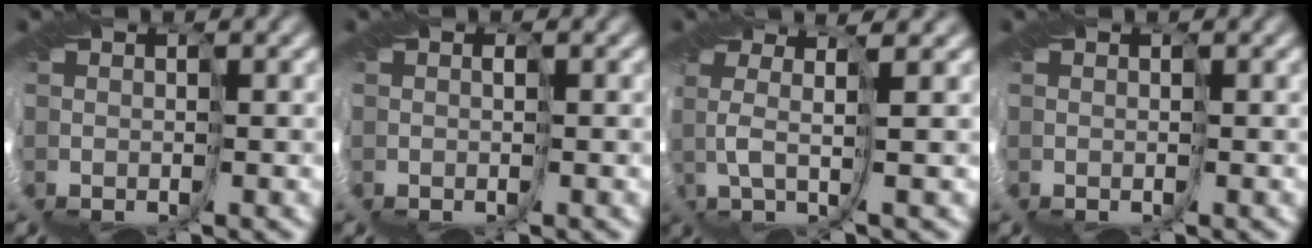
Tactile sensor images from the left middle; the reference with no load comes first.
{"total": 0.0}
{"total": 2.4, "force": [0.3, -0.6, 2.3], "torque": [-0.057, 0.011, 0.000]}
{"total": 0.0}